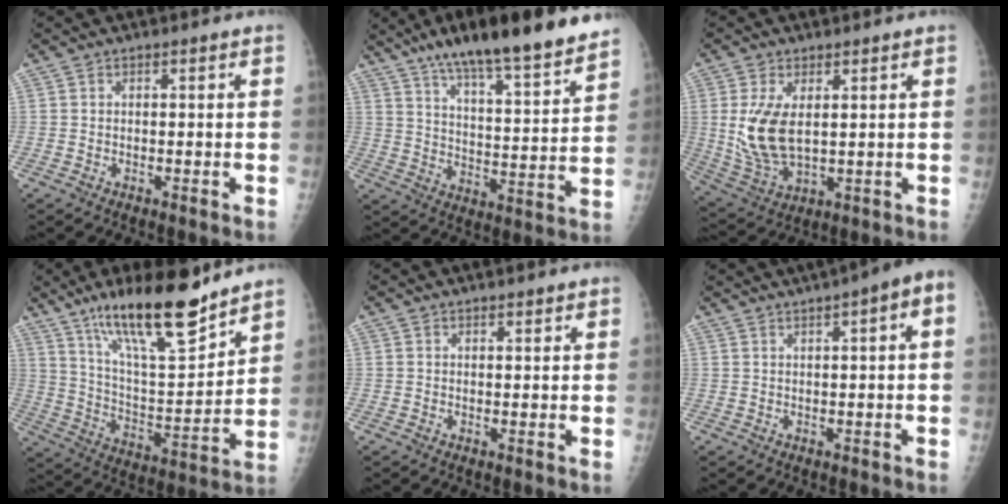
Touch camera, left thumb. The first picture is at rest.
{"total": 22.0, "force": [17.2, 3.4, 13.2], "torque": [-0.183, -0.066, 0.265]}
{"total": 10.6, "force": [1.8, 5.8, 8.7], "torque": [-0.173, -0.018, 0.050]}
{"total": 20.4, "force": [14.6, 4.9, 13.3], "torque": [-0.197, -0.079, 0.255]}
{"total": 1.1, "force": [0.9, 0.4, 0.4], "torque": [-0.002, -0.005, 0.012]}
{"total": 6.9, "force": [2.9, 1.2, 6.2], "torque": [-0.090, 0.025, 0.036]}